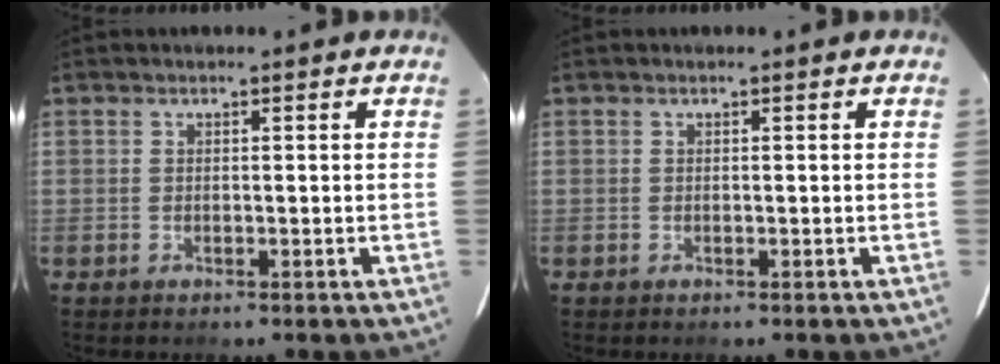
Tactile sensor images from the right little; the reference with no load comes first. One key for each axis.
{"total": 0.0}